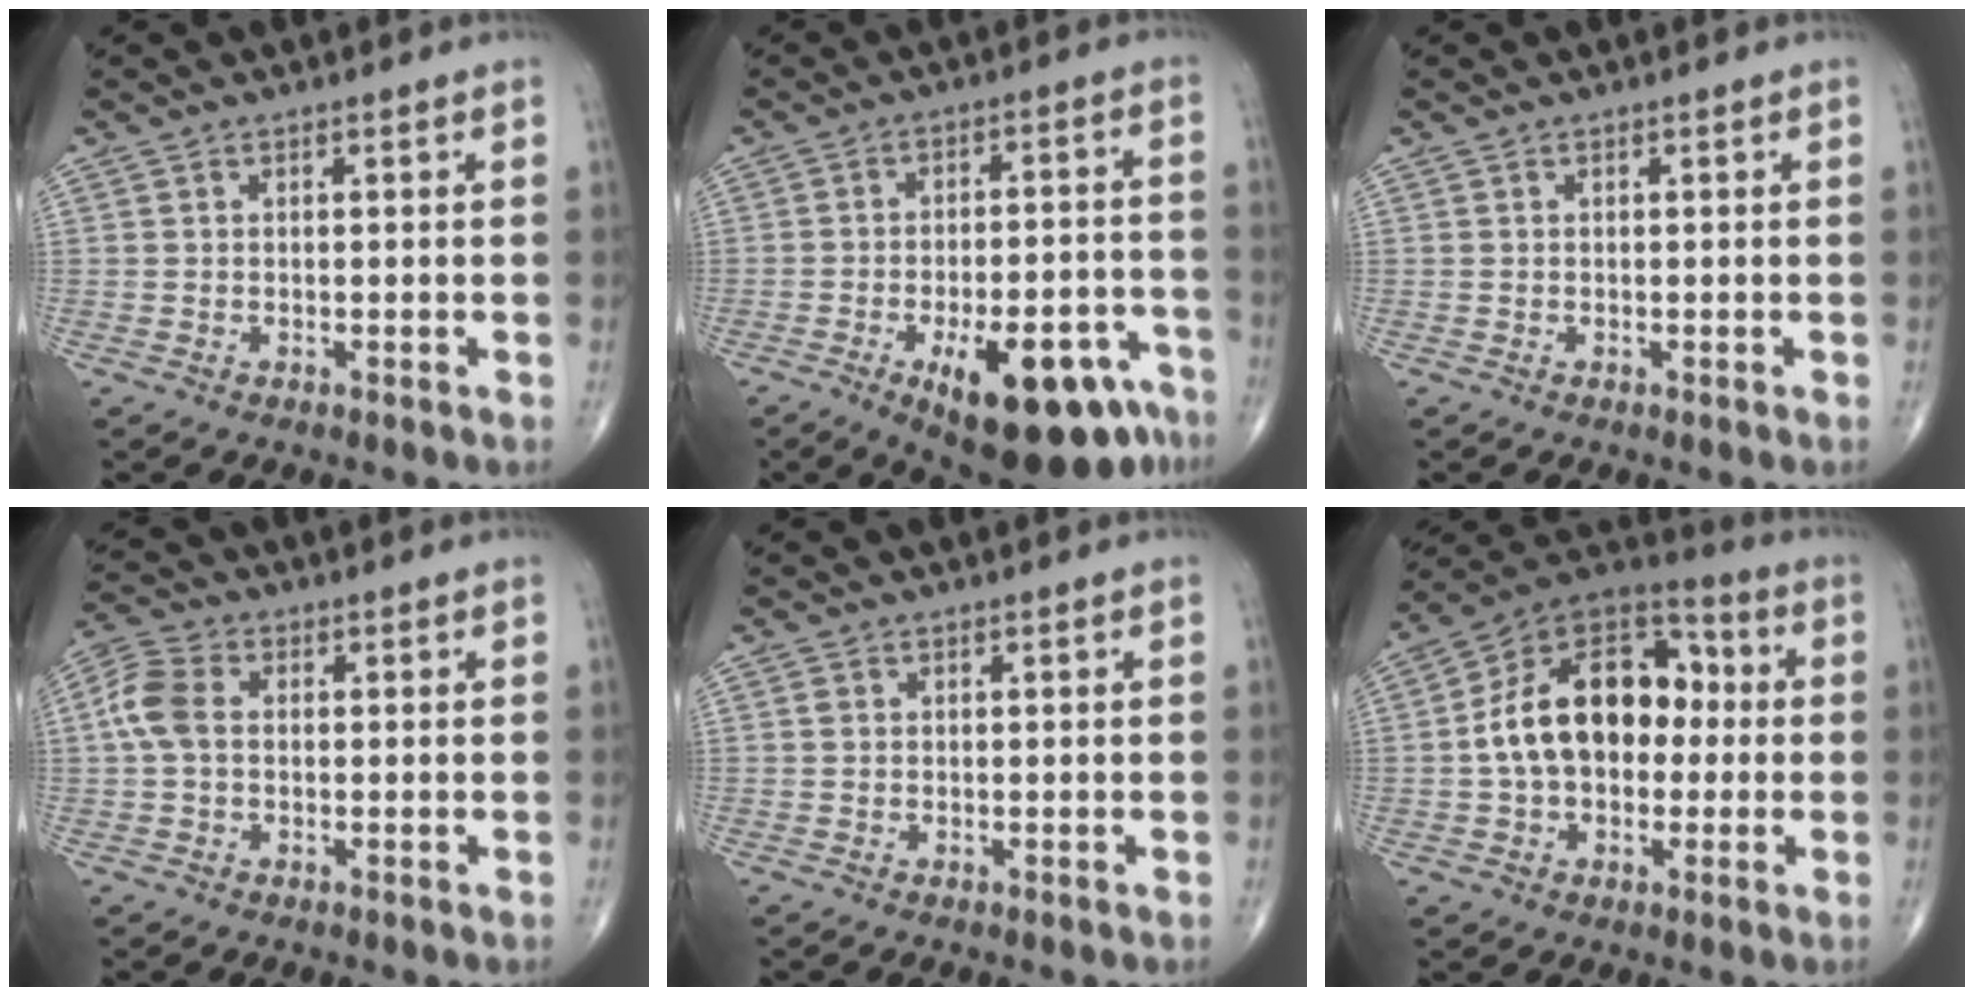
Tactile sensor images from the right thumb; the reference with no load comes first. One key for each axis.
{"total": 19.4, "fx": -10.4, "fy": 7.5, "fz": 14.6, "tx": -0.150, "ty": 0.053, "tz": -0.137}
{"total": 0.0}
{"total": 6.5, "fx": 0.4, "fy": 4.5, "fz": 4.7, "tx": -0.110, "ty": 0.020, "tz": 0.000}
{"total": 0.8, "fx": 0.2, "fy": 0.7, "fz": 0.3, "tx": -0.004, "ty": 0.001, "tz": 0.002}
{"total": 18.8, "fx": 0.3, "fy": 12.5, "fz": 14.1, "tx": -0.203, "ty": 0.042, "tz": -0.003}